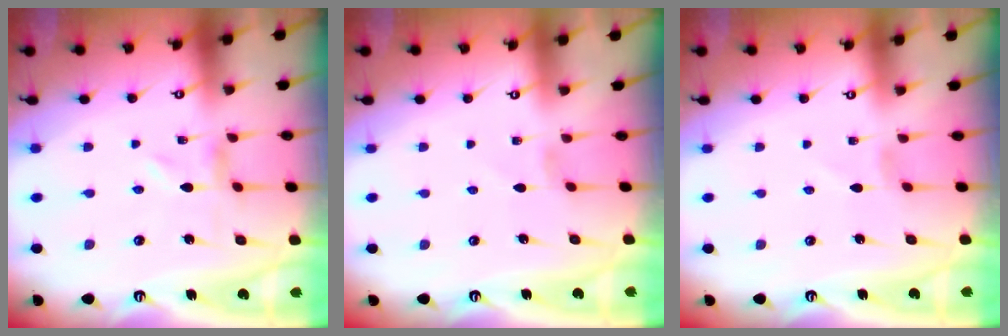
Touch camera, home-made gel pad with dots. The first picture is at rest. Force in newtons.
{"total": 0.0}
{"total": 0.0}